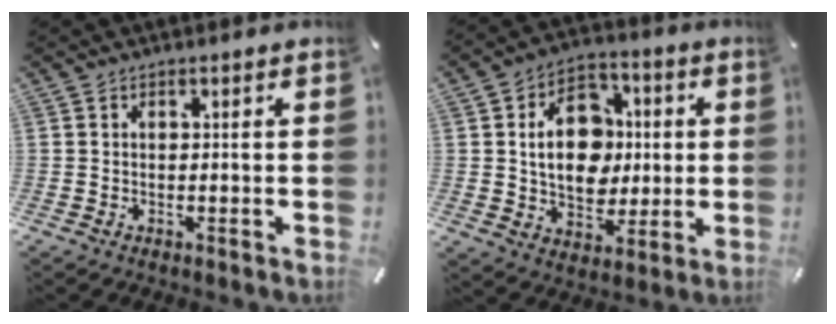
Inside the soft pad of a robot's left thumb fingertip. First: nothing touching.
{"total": 14.4, "force": [0.7, 11.5, 8.6], "torque": [-0.139, 0.015, 0.016]}